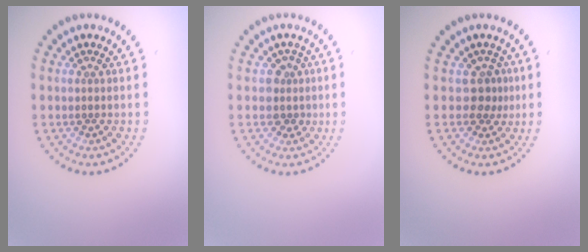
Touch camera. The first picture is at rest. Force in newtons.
{"total": 1.9, "press": 1.6, "slide": 1.0}
{"total": 1.9, "press": 1.3, "slide": 1.3}